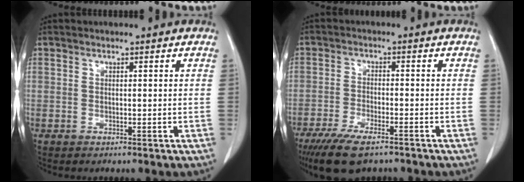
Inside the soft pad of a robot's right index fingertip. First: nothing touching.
{"total": 9.1, "force": [-6.6, 2.4, 5.7], "torque": [-0.100, -0.019, -0.108]}